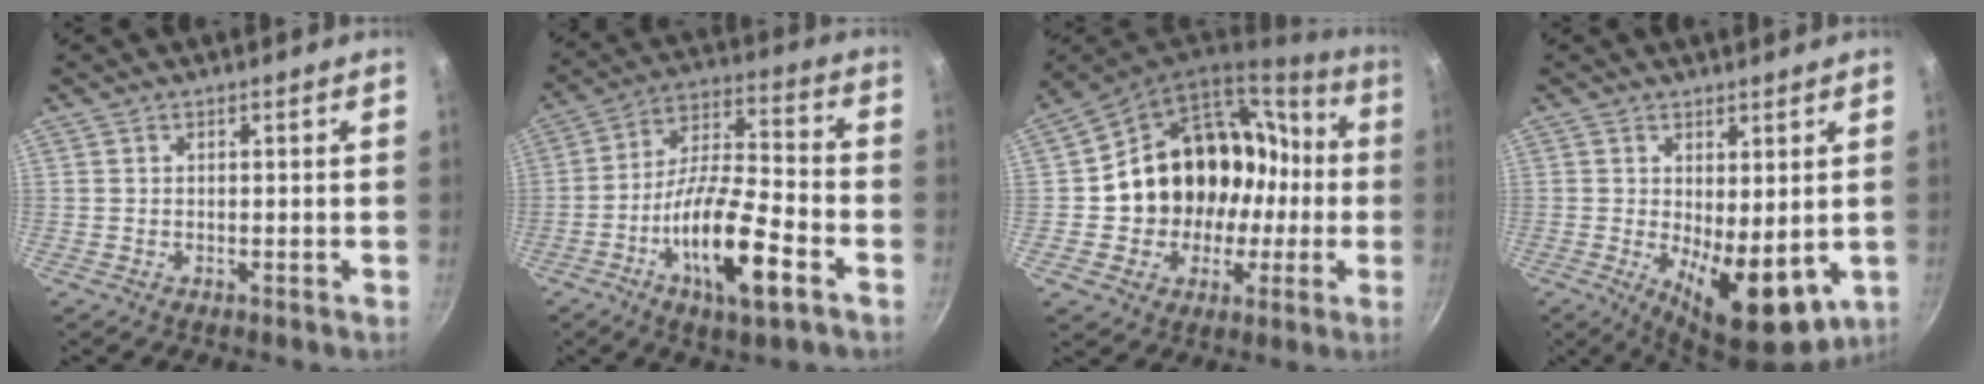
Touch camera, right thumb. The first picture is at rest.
{"total": 17.4, "force": [-7.0, 5.3, 15.0], "torque": [-0.258, 0.035, -0.132]}
{"total": 23.0, "force": [-0.6, 19.1, 12.7], "torque": [-0.173, 0.065, 0.009]}
{"total": 11.6, "force": [-1.1, 5.2, 10.3], "torque": [-0.126, -0.017, -0.001]}